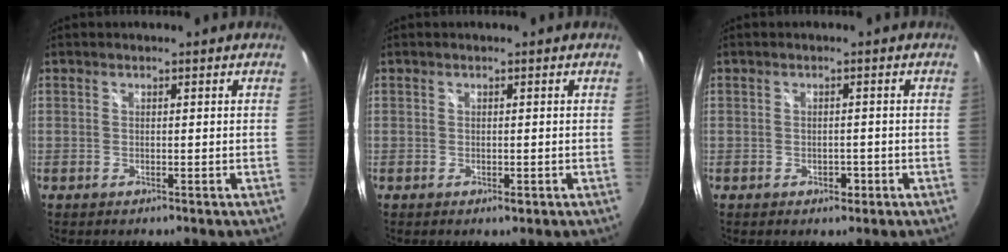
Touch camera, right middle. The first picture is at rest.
{"total": 0.9, "force": [-0.4, 0.5, 0.7], "torque": [-0.010, -0.003, -0.006]}
{"total": 1.9, "force": [-0.9, 1.4, 0.9], "torque": [-0.015, -0.001, -0.010]}